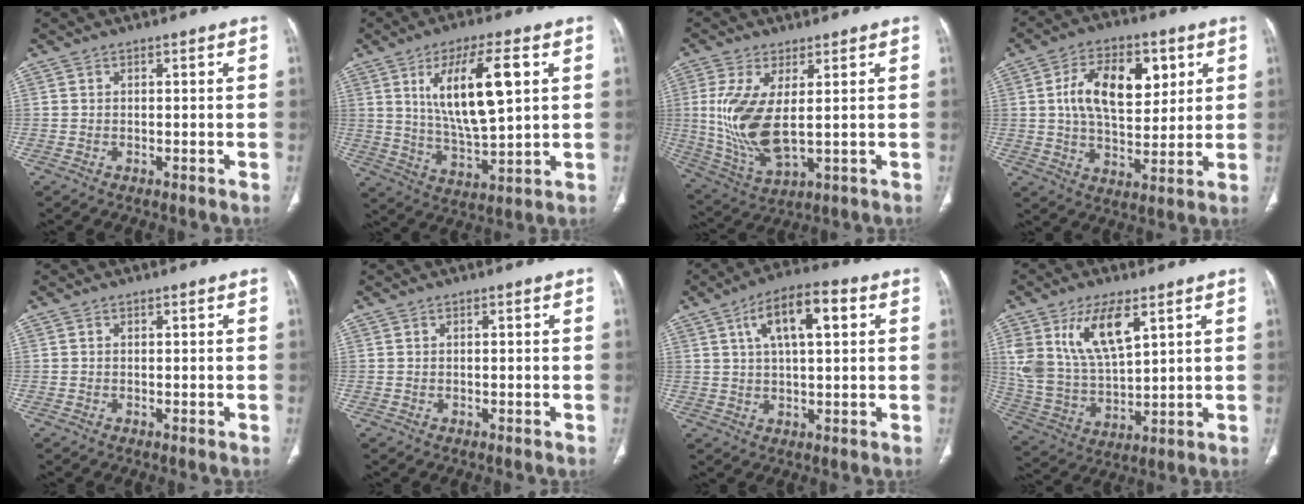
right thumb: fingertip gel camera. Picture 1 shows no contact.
{"total": 15.4, "force": [4.6, 4.7, 13.9], "torque": [-0.241, -0.015, 0.087]}
{"total": 12.8, "force": [1.3, 5.2, 11.6], "torque": [-0.259, -0.019, 0.040]}
{"total": 15.3, "force": [4.4, 8.7, 11.8], "torque": [-0.164, -0.010, 0.077]}
{"total": 0.0}
{"total": 0.0}
{"total": 11.3, "force": [3.8, 4.4, 9.6], "torque": [-0.155, 0.011, 0.058]}
{"total": 14.5, "force": [6.7, 6.6, 11.0], "torque": [-0.204, -0.026, 0.142]}